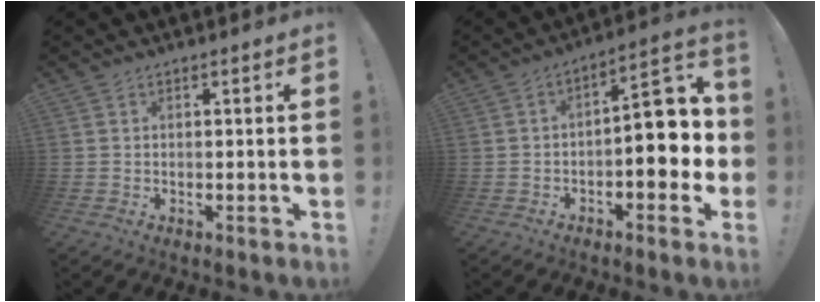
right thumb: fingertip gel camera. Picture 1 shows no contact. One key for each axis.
{"total": 14.3, "fx": -1.7, "fy": 6.7, "fz": 12.5, "tx": -0.148, "ty": 0.012, "tz": -0.027}